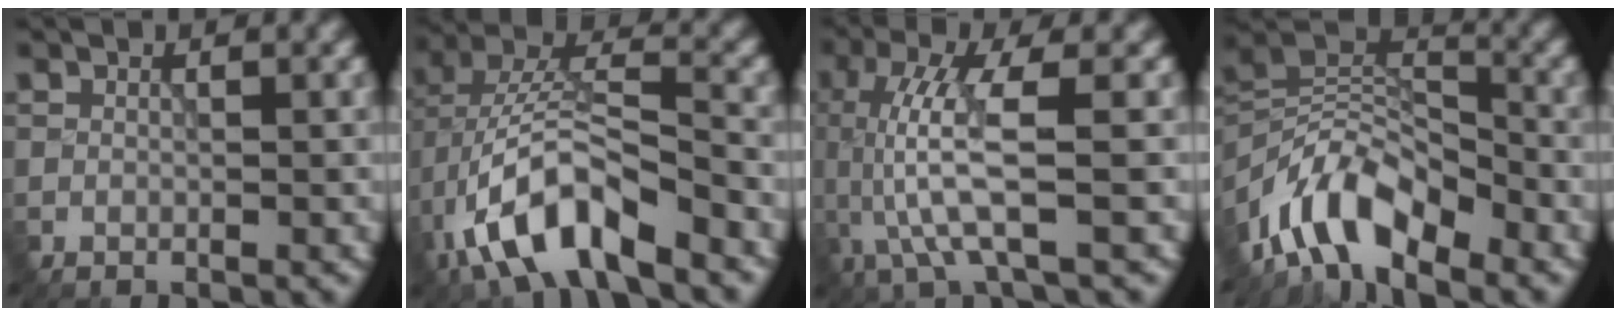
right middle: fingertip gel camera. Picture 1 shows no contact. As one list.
[{"total": 9.6, "force": [-5.1, 3.7, 7.3], "torque": [-0.137, 0.015, -0.095]}, {"total": 6.5, "force": [-0.7, 1.5, 6.3], "torque": [-0.146, 0.005, -0.009]}, {"total": 9.0, "force": [-6.5, 3.6, 5.1], "torque": [-0.080, 0.008, -0.138]}]